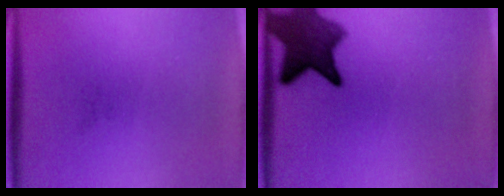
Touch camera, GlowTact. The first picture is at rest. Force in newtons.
{"total": 9.3}